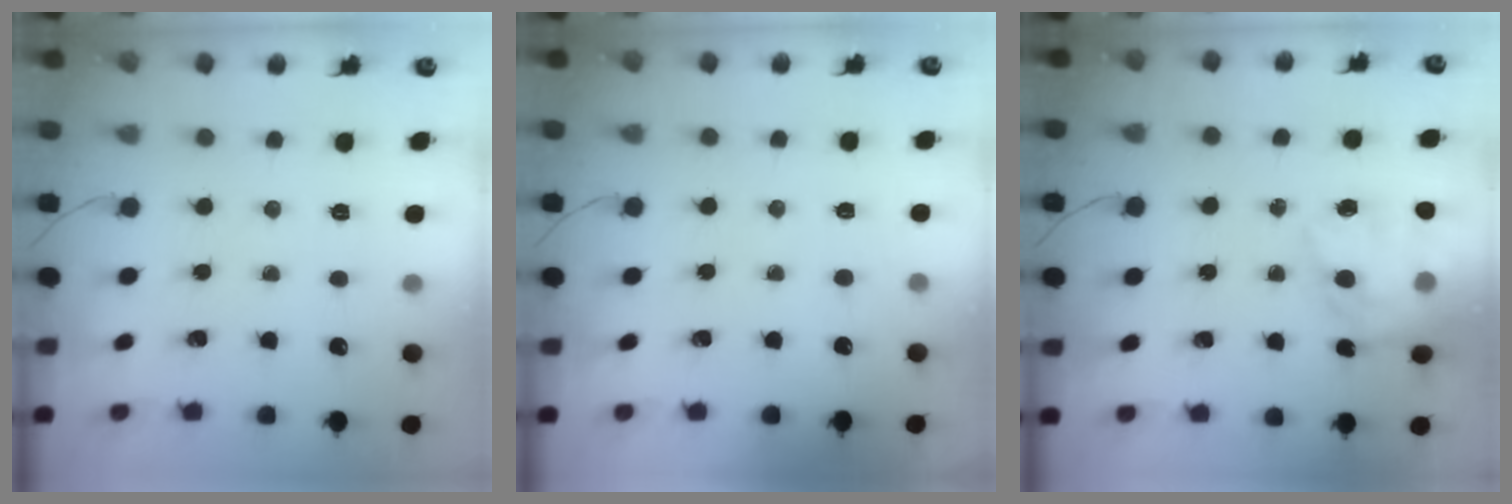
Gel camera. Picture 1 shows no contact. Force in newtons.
{"total": 3.1, "press": 2.8, "slide": 1.2}
{"total": 18.2, "press": 17.8, "slide": 3.9}